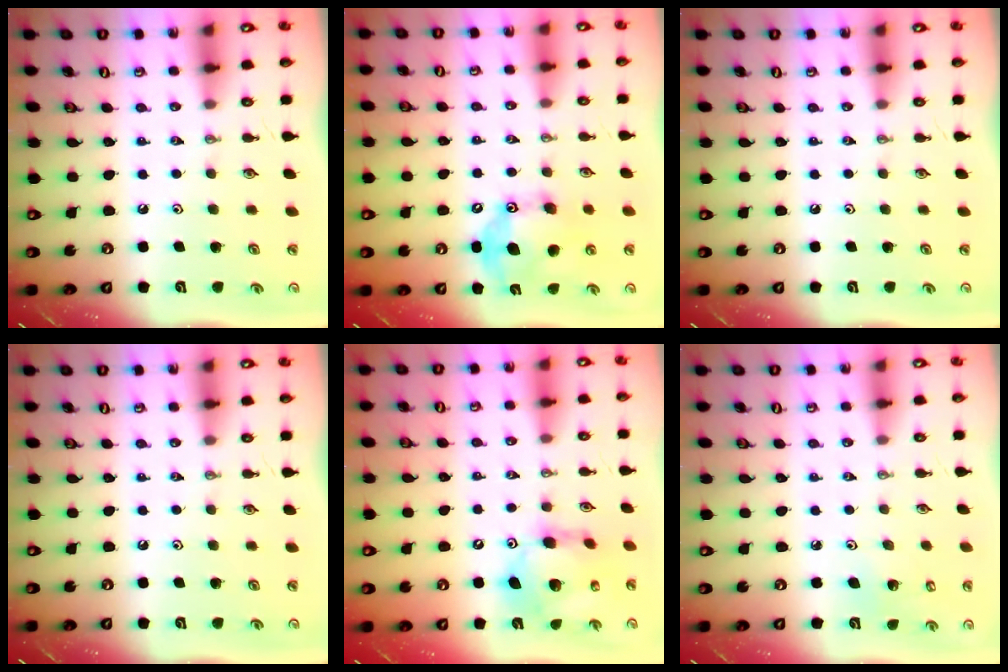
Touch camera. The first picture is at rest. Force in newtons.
{"total": 14.6, "press": 14.6, "slide": 0.2}
{"total": 0.0}
{"total": 0.0}
{"total": 13.6, "press": 13.5, "slide": 1.5}
{"total": 5.3, "press": 5.1, "slide": 1.3}